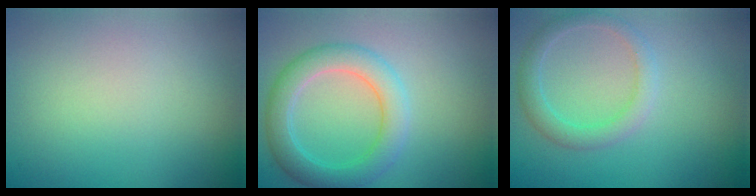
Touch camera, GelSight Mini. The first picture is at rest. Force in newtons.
{"total": 4.3, "press": 4.2, "slide": 0.1}
{"total": 2.5, "press": 2.5, "slide": 0.2}